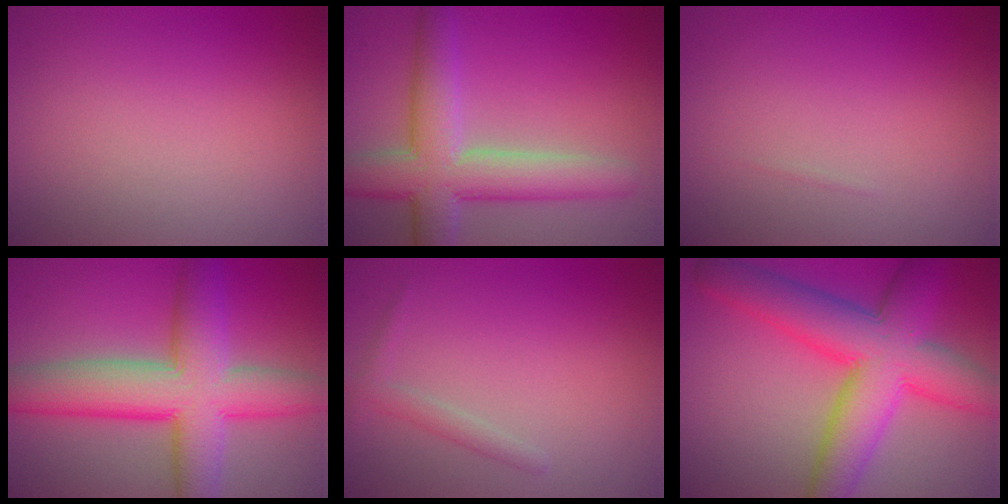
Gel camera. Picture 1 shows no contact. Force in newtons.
{"total": 7.3, "press": 7.3, "slide": 0.4}
{"total": 0.0}
{"total": 9.7, "press": 9.7, "slide": 0.2}
{"total": 1.3, "press": 1.3, "slide": 0.0}
{"total": 10.2, "press": 10.2, "slide": 0.2}